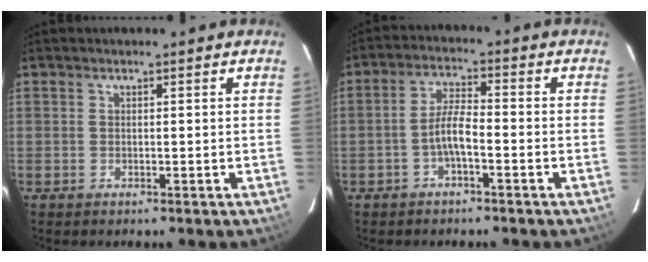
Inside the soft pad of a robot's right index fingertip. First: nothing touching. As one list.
[{"total": 4.6, "force": [-2.1, 1.0, 4.0], "torque": [-0.083, 0.012, -0.041]}]